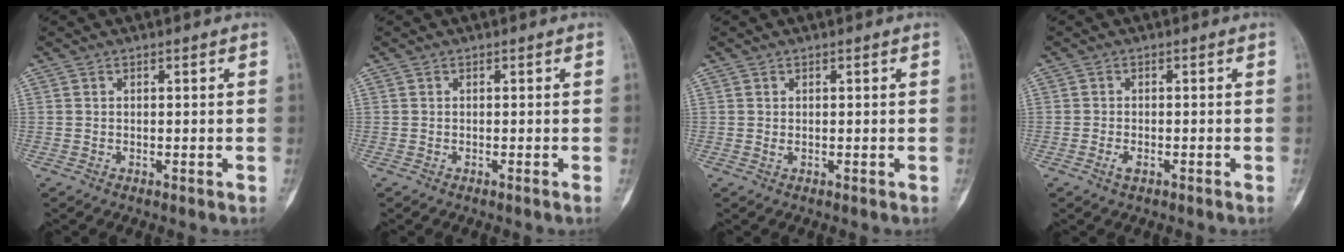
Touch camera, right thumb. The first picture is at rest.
{"total": 0.0}
{"total": 0.0}
{"total": 1.6, "force": [-0.8, 0.7, 1.2], "torque": [-0.028, 0.002, -0.016]}